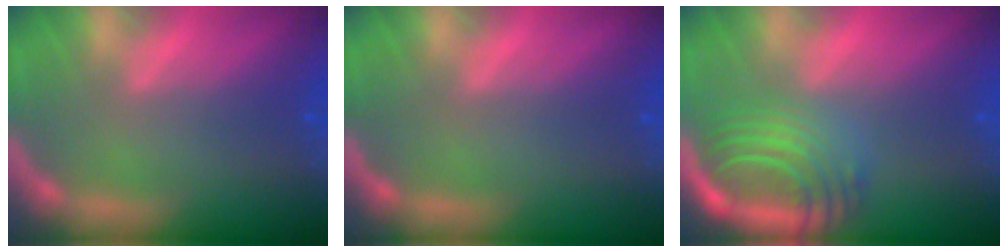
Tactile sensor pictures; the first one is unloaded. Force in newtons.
{"total": 0.0}
{"total": 8.1}